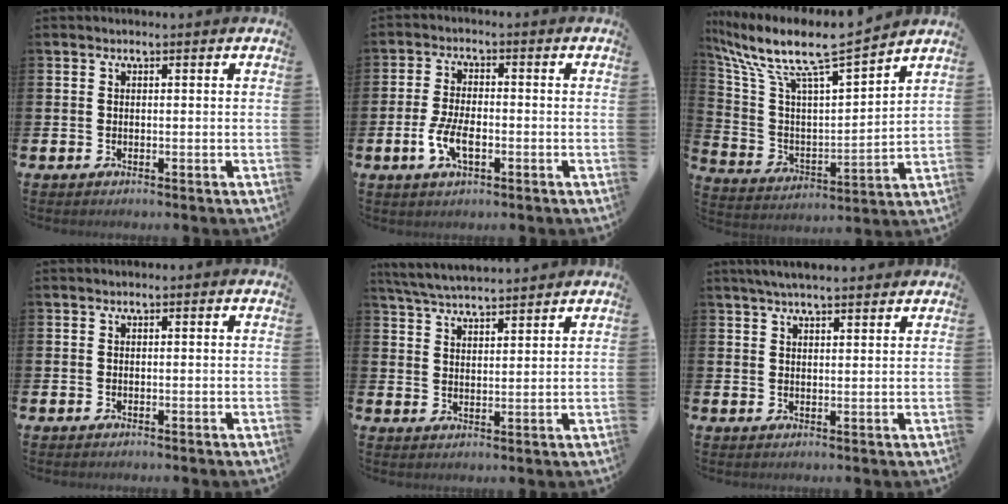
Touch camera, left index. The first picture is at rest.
{"total": 4.9, "force": [-1.5, 2.3, 4.1], "torque": [-0.079, 0.001, -0.029]}
{"total": 9.6, "force": [8.0, 1.1, 5.1], "torque": [-0.136, -0.058, 0.127]}
{"total": 0.0}
{"total": 5.0, "force": [5.0, 0.3, 0.7], "torque": [-0.032, -0.024, 0.089]}
{"total": 4.2, "force": [3.8, 0.6, 1.6], "torque": [-0.035, -0.007, 0.069]}